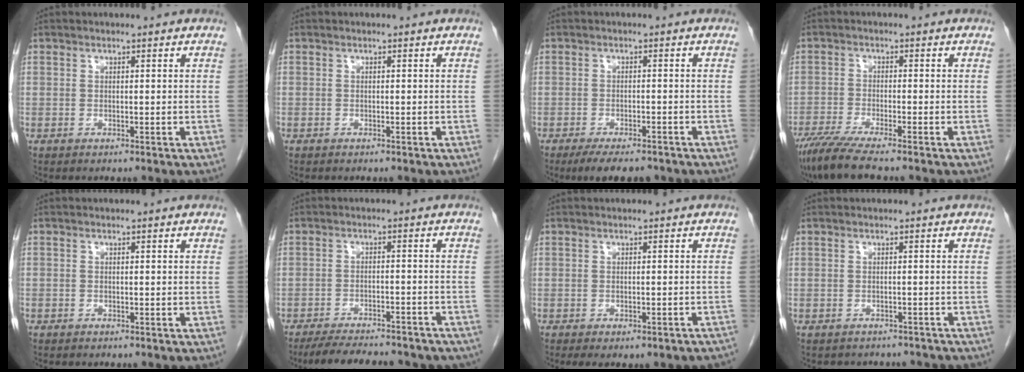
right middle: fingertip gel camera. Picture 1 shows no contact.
{"total": 0.0}
{"total": 7.1, "force": [-5.5, 2.3, 3.8], "torque": [-0.052, -0.007, -0.083]}
{"total": 7.0, "force": [-5.7, -0.6, 4.0], "torque": [-0.066, -0.025, -0.101]}
{"total": 0.7, "force": [-0.6, 0.5, 0.0], "torque": [-0.003, 0.004, -0.010]}
{"total": 16.1, "force": [-14.1, 4.0, 6.6], "torque": [-0.116, -0.007, -0.184]}
{"total": 7.6, "force": [-6.2, 2.6, 3.7], "torque": [-0.041, 0.005, -0.070]}
{"total": 6.2, "force": [-5.6, 2.4, 0.8], "torque": [-0.009, 0.008, -0.058]}